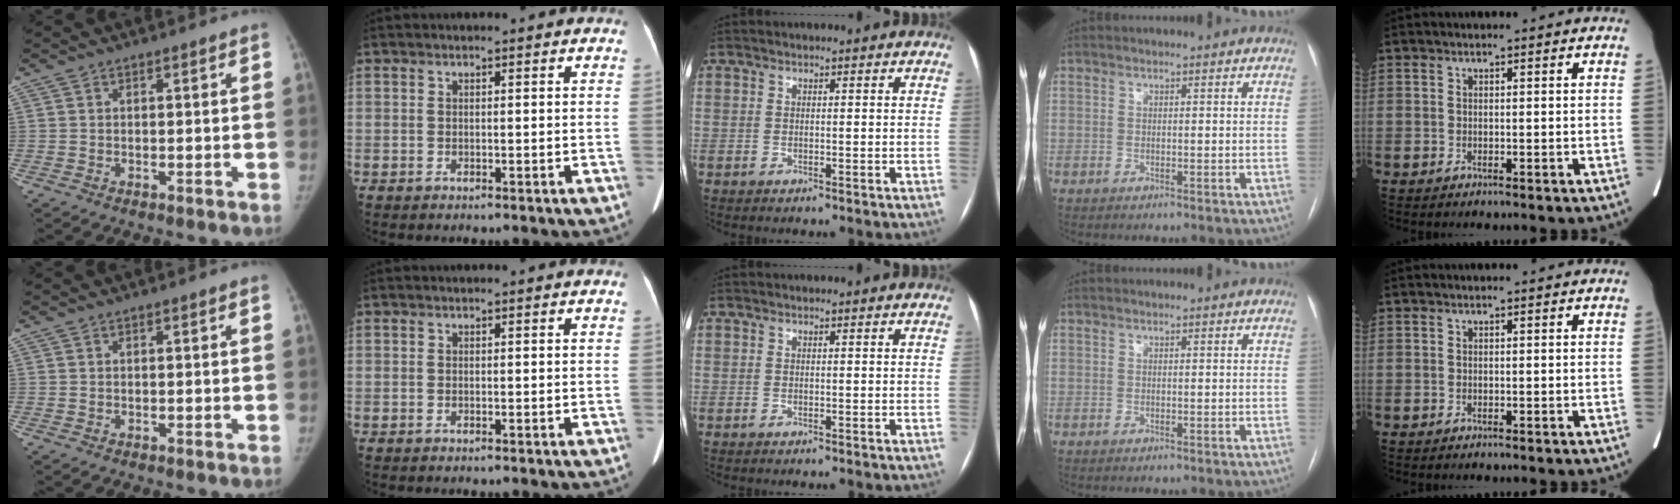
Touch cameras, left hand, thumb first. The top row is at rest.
{}